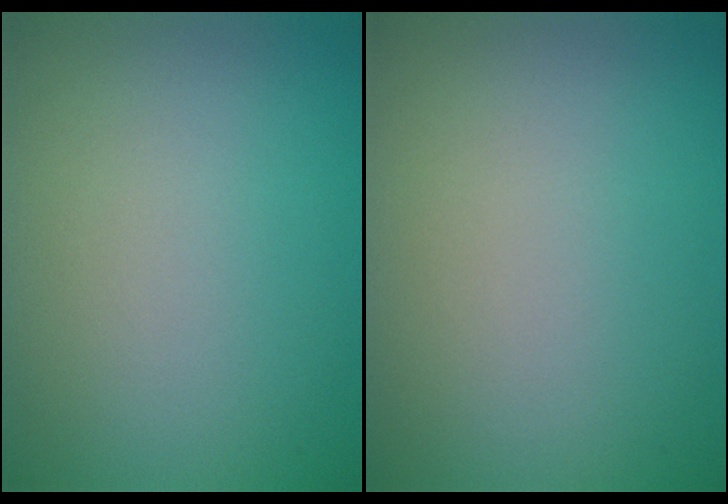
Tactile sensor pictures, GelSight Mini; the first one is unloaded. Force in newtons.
{"total": 0.0}